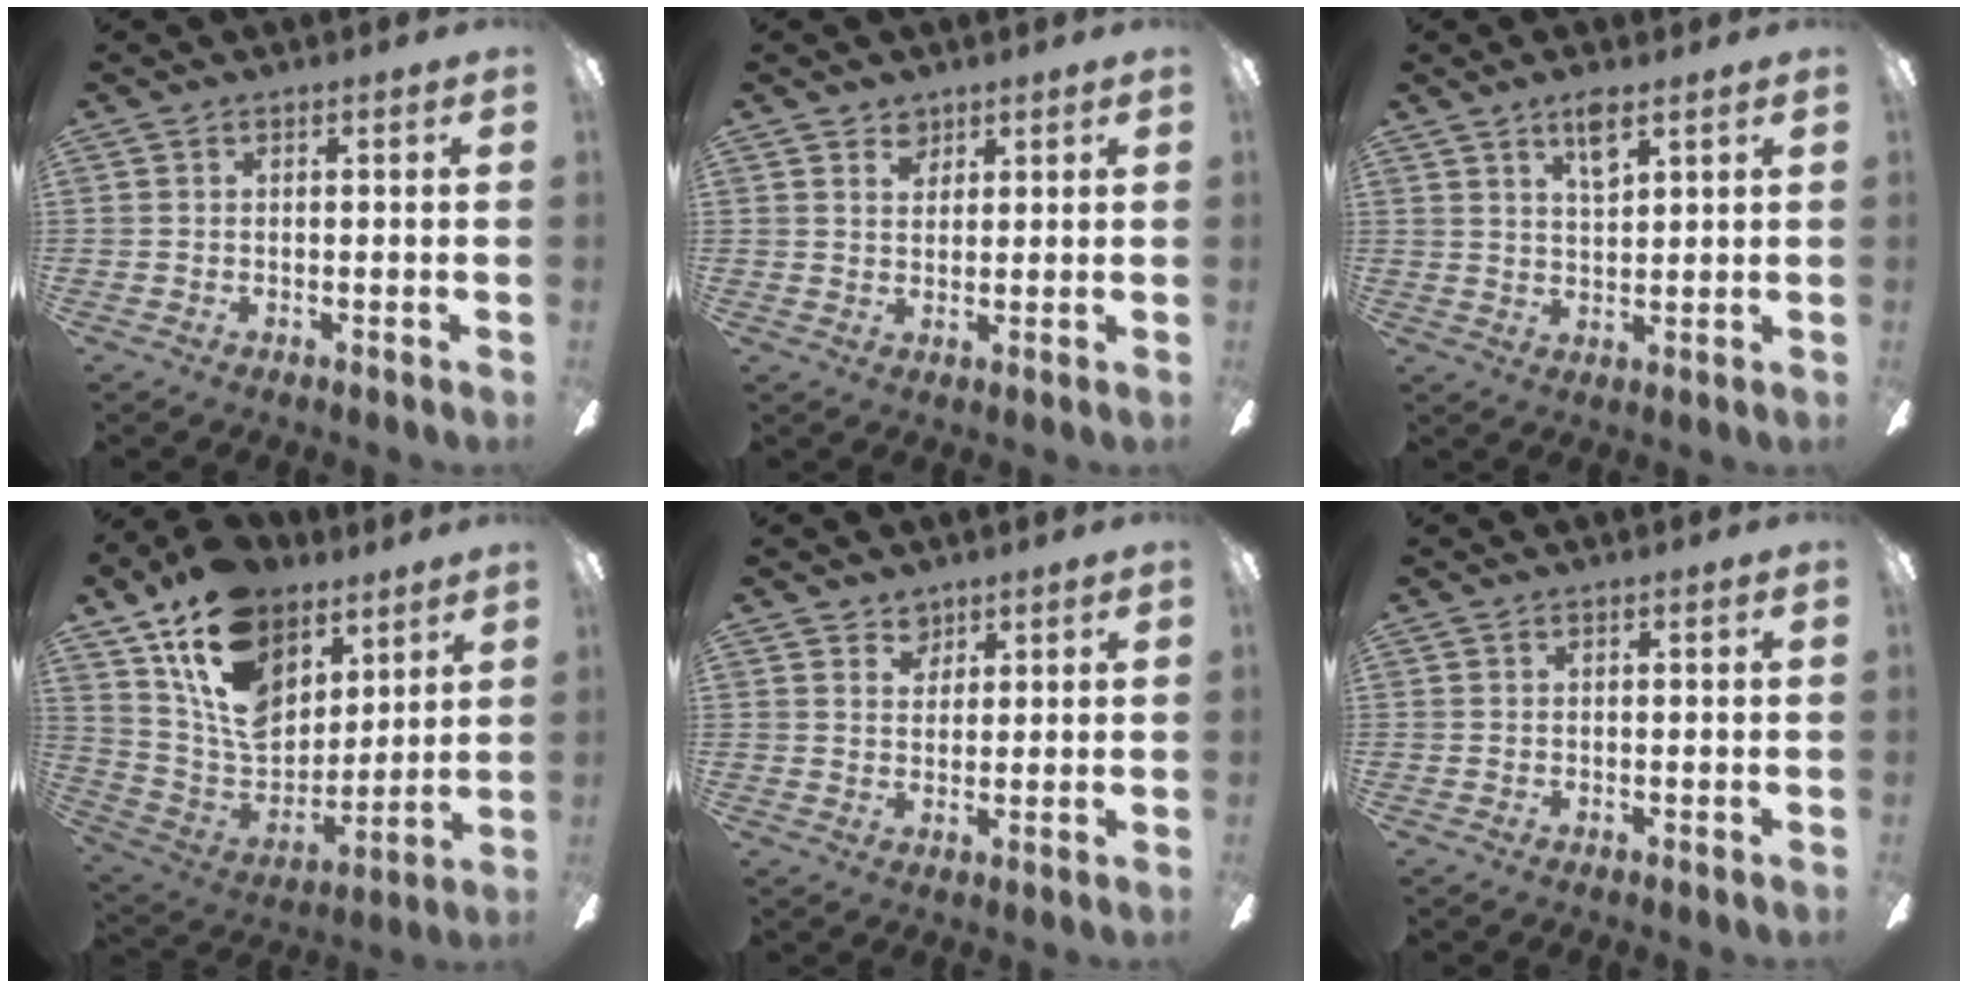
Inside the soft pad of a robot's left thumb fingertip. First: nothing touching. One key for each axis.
{"total": 3.5, "fx": 2.5, "fy": 2.3, "fz": 0.8, "tx": -0.006, "ty": -0.005, "tz": 0.046}
{"total": 5.4, "fx": 3.7, "fy": 1.7, "fz": 3.6, "tx": -0.055, "ty": -0.015, "tz": 0.061}
{"total": 19.5, "fx": 11.4, "fy": 12.5, "fz": 9.7, "tx": -0.186, "ty": -0.065, "tz": 0.214}
{"total": 3.7, "fx": 2.8, "fy": 2.4, "fz": 0.3, "tx": 0.001, "ty": -0.012, "tz": 0.052}
{"total": 0.0}